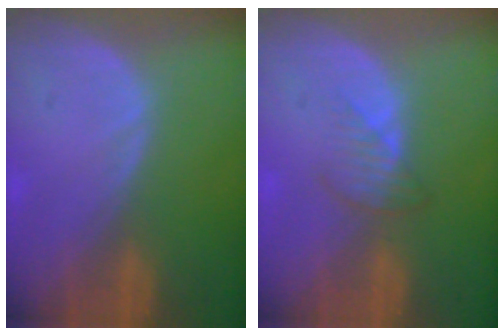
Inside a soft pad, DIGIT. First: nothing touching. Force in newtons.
{"total": 2.8, "press": 2.7, "slide": 0.8}